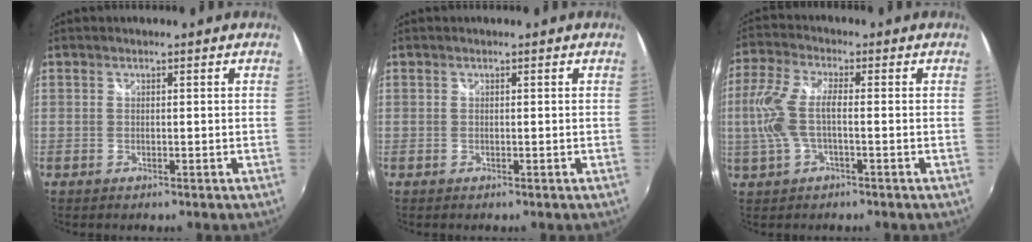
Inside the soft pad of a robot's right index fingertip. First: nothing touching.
{"total": 0.0}
{"total": 8.4, "force": [-1.0, 2.9, 7.8], "torque": [-0.175, 0.003, -0.017]}